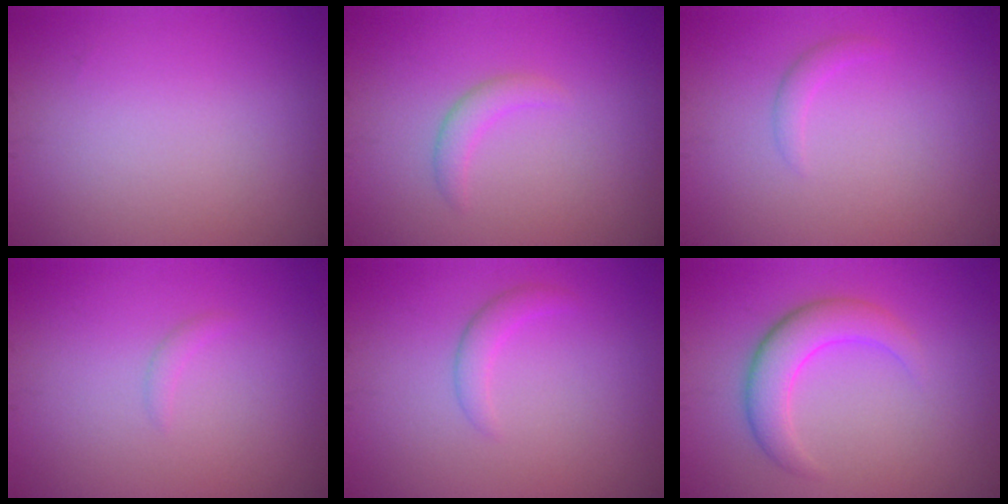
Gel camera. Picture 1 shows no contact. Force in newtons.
{"total": 1.5, "press": 1.5, "slide": 0.1}
{"total": 1.0, "press": 1.0, "slide": 0.1}
{"total": 0.7, "press": 0.7, "slide": 0.1}
{"total": 1.5, "press": 1.5, "slide": 0.1}
{"total": 4.0, "press": 4.0, "slide": 0.1}